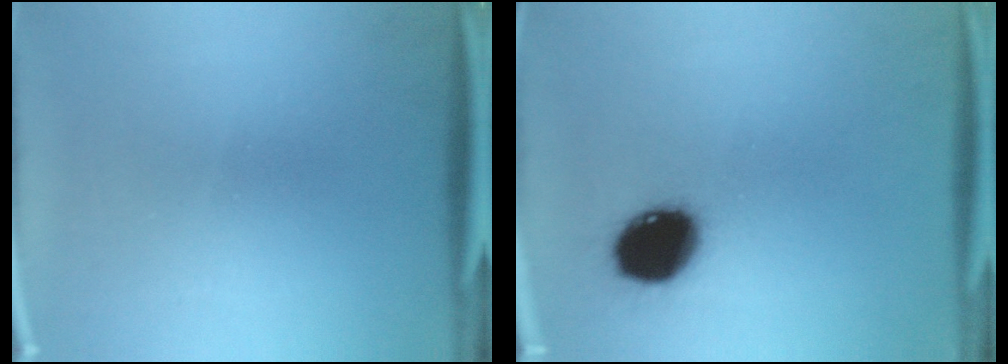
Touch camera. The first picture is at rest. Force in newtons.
{"total": 13.5}